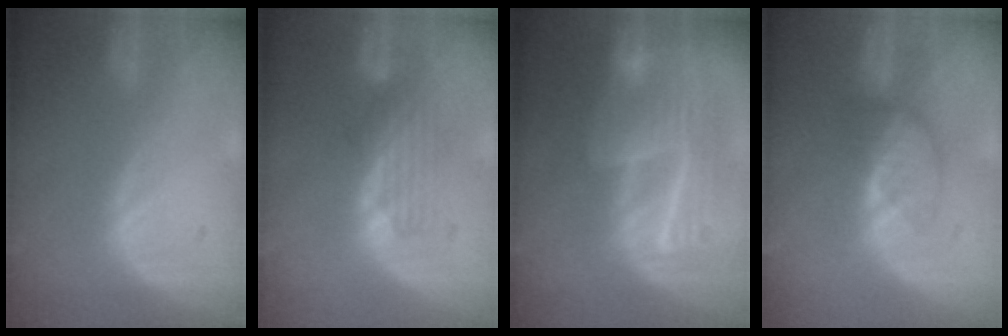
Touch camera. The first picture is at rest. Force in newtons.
{"total": 4.3, "press": 3.8, "slide": 2.1}
{"total": 9.5, "press": 8.4, "slide": 4.4}
{"total": 4.0, "press": 3.6, "slide": 1.9}